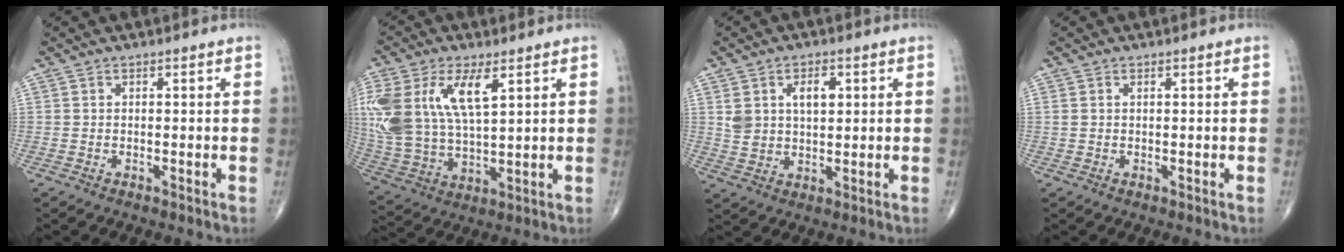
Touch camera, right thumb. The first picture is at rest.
{"total": 19.4, "force": [6.8, 9.6, 15.5], "torque": [-0.344, -0.012, 0.136]}
{"total": 7.1, "force": [2.3, 4.4, 5.1], "torque": [-0.075, -0.006, 0.047]}
{"total": 0.7, "force": [0.3, 0.4, 0.5], "torque": [-0.016, 0.011, 0.010]}